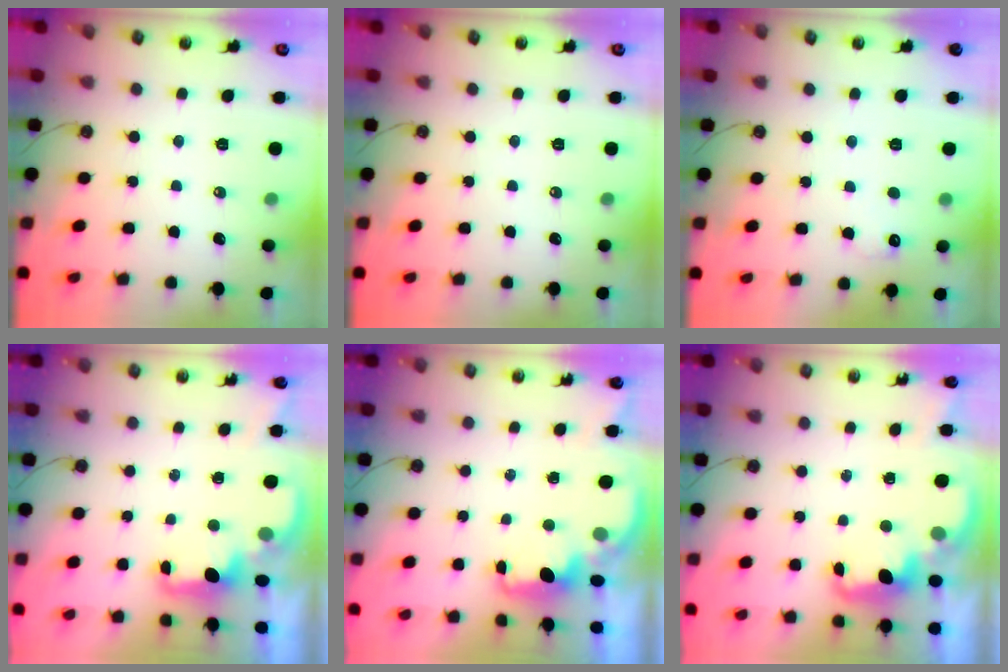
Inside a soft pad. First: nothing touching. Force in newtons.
{"total": 0.0}
{"total": 6.5, "press": 6.4, "slide": 1.1}
{"total": 2.0, "press": 1.9, "slide": 0.8}
{"total": 2.0, "press": 1.9, "slide": 0.8}
{"total": 2.7, "press": 2.6, "slide": 0.7}